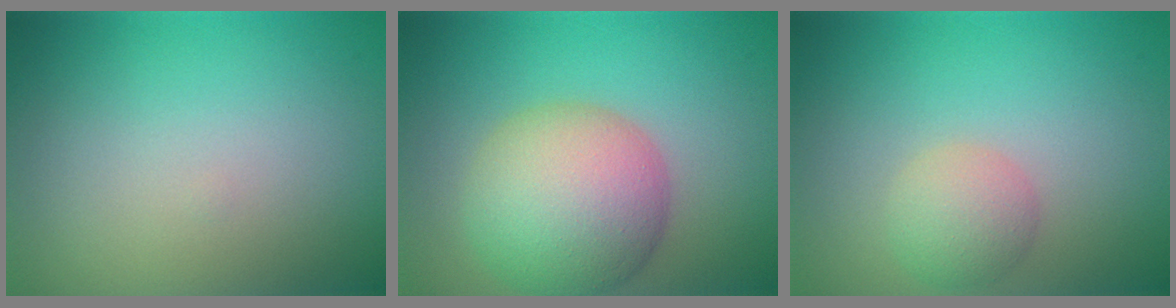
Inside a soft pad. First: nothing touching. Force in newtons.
{"total": 8.5, "press": 8.4, "slide": 0.3}
{"total": 2.7, "press": 2.7, "slide": 0.2}